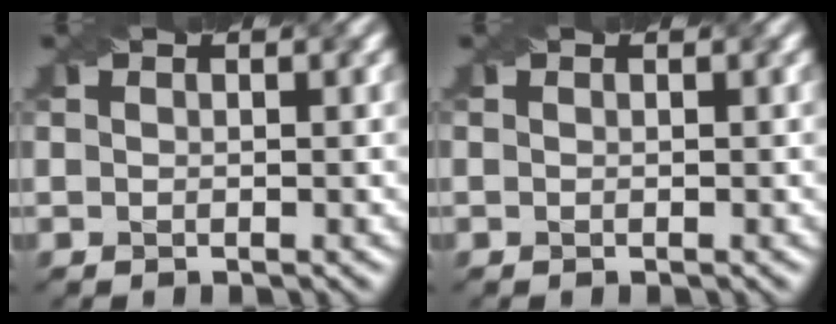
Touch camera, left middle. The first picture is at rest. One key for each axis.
{"total": 0.0}